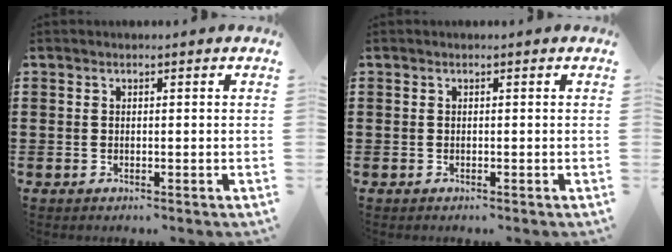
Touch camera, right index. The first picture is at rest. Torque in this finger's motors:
{"motor_torque": [0.18, -0.09, 0.00, 0.00]}